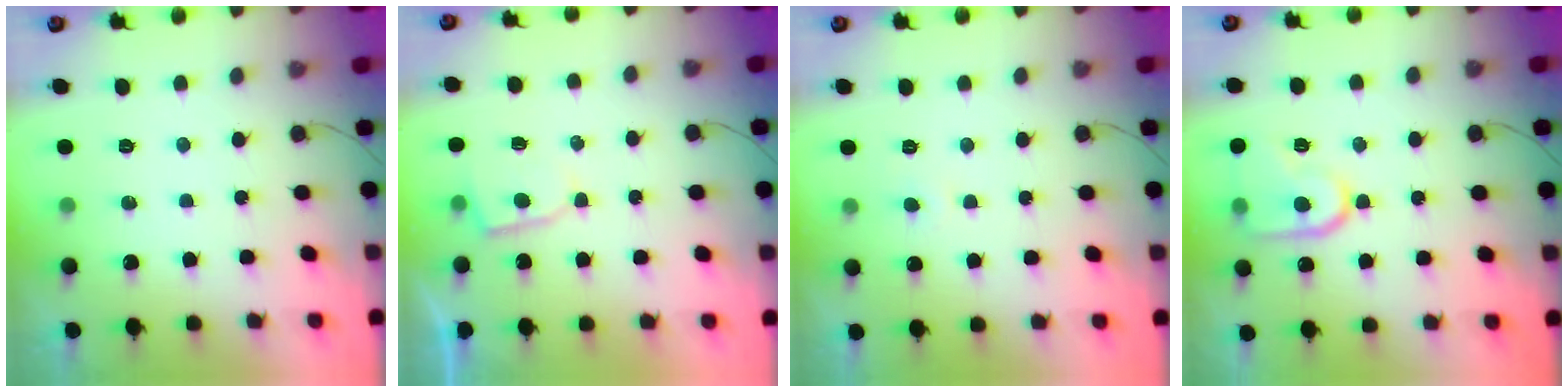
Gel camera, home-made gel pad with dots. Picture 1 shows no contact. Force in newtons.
{"total": 3.8, "press": 3.8, "slide": 0.4}
{"total": 2.6, "press": 2.6, "slide": 0.3}
{"total": 12.9, "press": 12.9, "slide": 1.2}